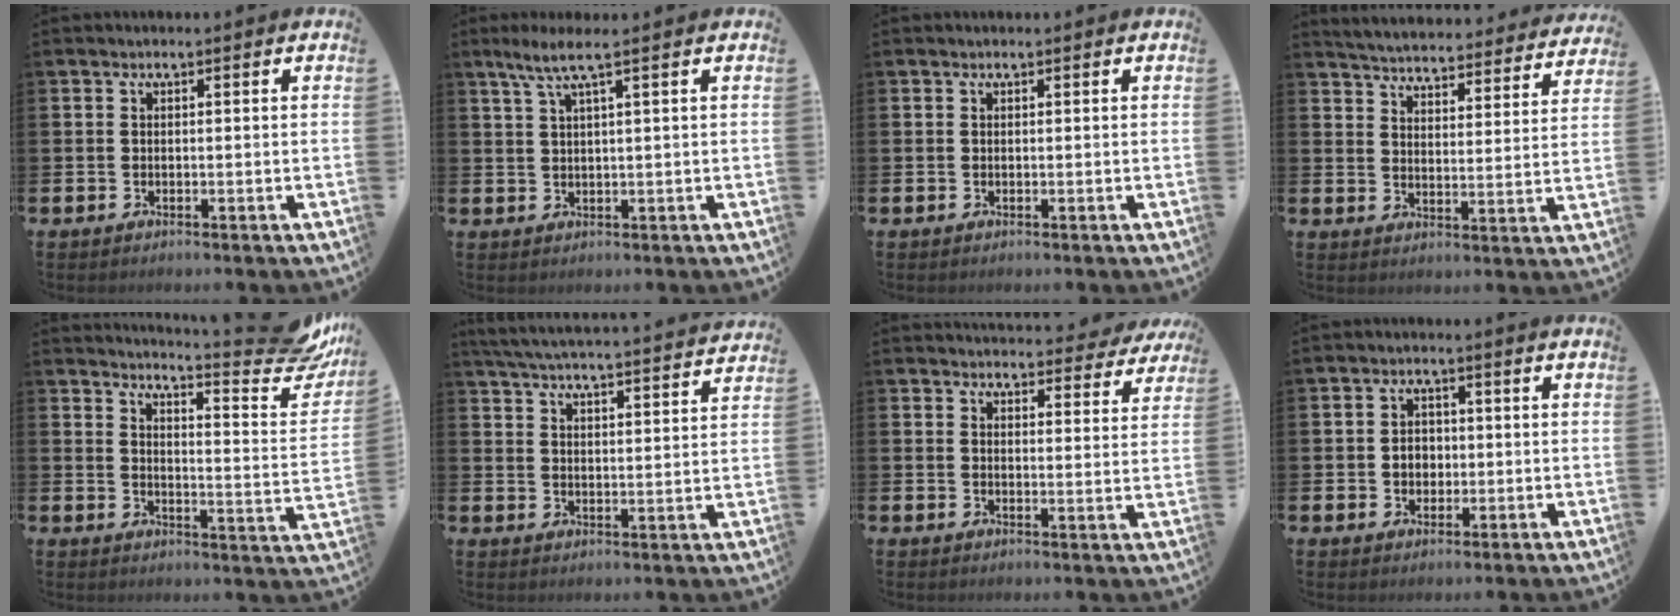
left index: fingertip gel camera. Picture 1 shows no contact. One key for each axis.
{"total": 4.0, "fx": 2.4, "fy": 0.1, "fz": 3.1, "tx": -0.068, "ty": 0.003, "tz": 0.041}
{"total": 0.0}
{"total": 4.8, "fx": 4.7, "fy": 0.4, "fz": 0.4, "tx": -0.023, "ty": -0.045, "tz": 0.077}
{"total": 5.7, "fx": 4.8, "fy": 0.4, "fz": 3.1, "tx": -0.032, "ty": -0.063, "tz": 0.064}
{"total": 5.5, "fx": 5.4, "fy": -0.1, "fz": 1.0, "tx": -0.039, "ty": -0.043, "tz": 0.093}
{"total": 4.1, "fx": 3.9, "fy": 0.9, "fz": 0.3, "tx": -0.003, "ty": -0.025, "tz": 0.069}
{"total": 2.8, "fx": -0.1, "fy": 2.4, "fz": 1.3, "tx": -0.012, "ty": 0.001, "tz": -0.010}